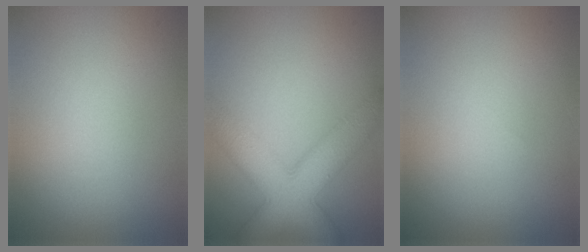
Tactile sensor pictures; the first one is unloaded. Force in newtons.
{"total": 8.4, "press": 8.4, "slide": 0.3}
{"total": 0.0}